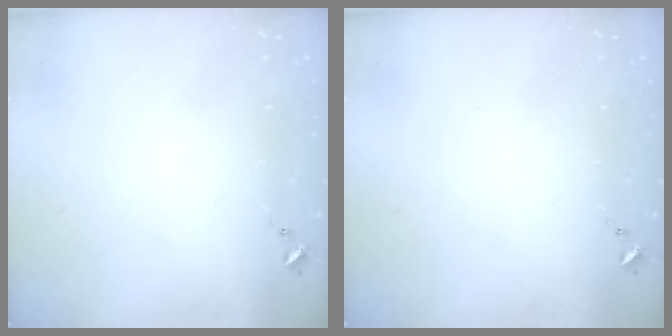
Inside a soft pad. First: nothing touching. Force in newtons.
{"total": 0.0}